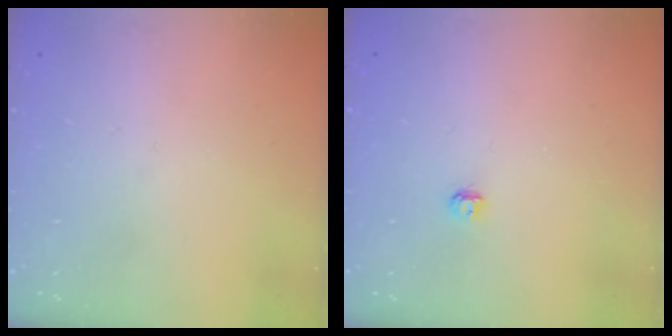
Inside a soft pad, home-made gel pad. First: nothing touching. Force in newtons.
{"total": 2.9, "press": 2.9, "slide": 0.3}